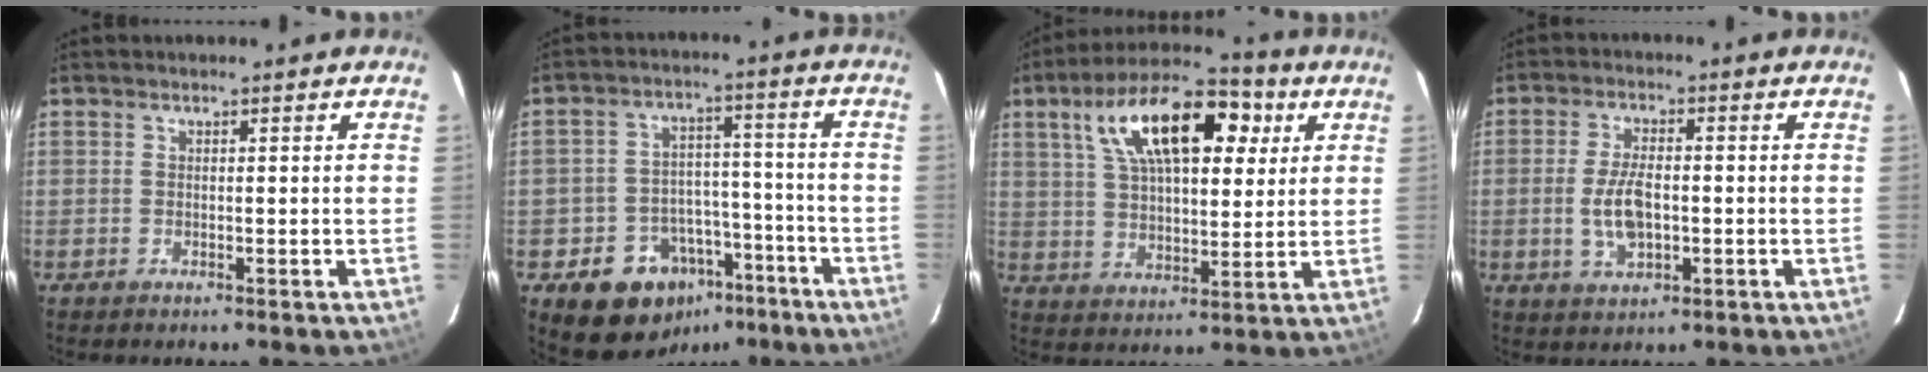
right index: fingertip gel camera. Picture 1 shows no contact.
{"total": 14.0, "force": [-8.2, 10.2, 4.8], "torque": [-0.104, 0.038, -0.097]}
{"total": 19.2, "force": [7.9, 9.0, 15.0], "torque": [-0.279, 0.044, 0.128]}
{"total": 7.2, "force": [-1.0, 3.5, 6.2], "torque": [-0.126, -0.003, -0.015]}